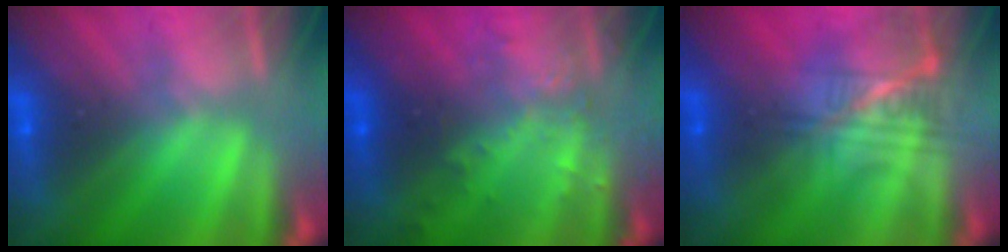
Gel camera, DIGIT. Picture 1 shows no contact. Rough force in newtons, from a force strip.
{"total": 3.1}
{"total": 2.4}